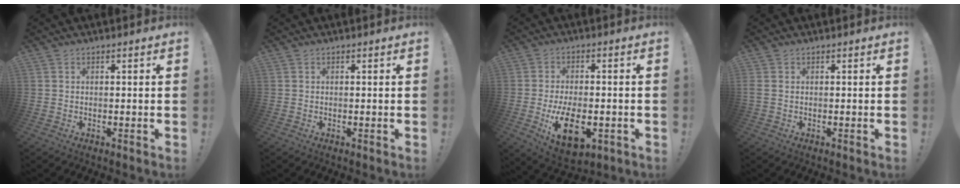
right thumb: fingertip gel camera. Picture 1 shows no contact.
{"total": 0.0}
{"total": 13.7, "force": [-3.9, 7.3, 10.9], "torque": [-0.174, -0.001, -0.062]}
{"total": 0.9, "force": [0.2, 0.2, 0.8], "torque": [-0.024, 0.003, 0.006]}